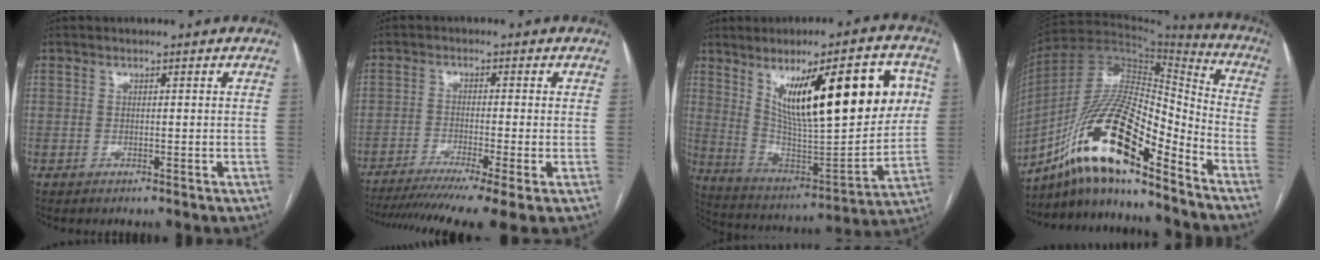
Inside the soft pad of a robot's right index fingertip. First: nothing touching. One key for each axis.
{"total": 13.7, "fx": -10.3, "fy": -0.5, "fz": 9.0, "tx": -0.136, "ty": -0.030, "tz": -0.163}
{"total": 24.3, "fx": 8.1, "fy": 5.4, "fz": 22.3, "tx": -0.343, "ty": 0.012, "tz": 0.135}
{"total": 19.1, "fx": -12.2, "fy": 3.9, "fz": 14.2, "tx": -0.272, "ty": 0.012, "tz": -0.212}